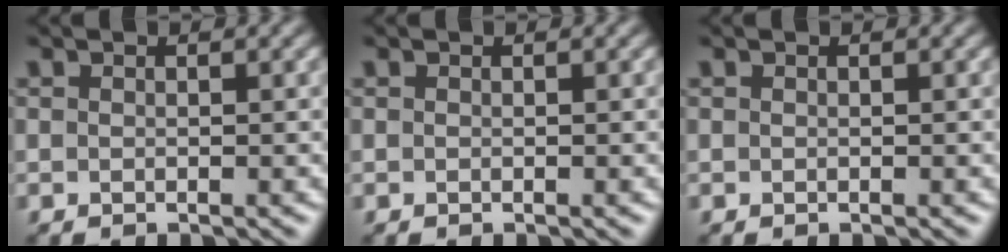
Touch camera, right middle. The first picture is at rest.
{"total": 0.0}
{"total": 0.0}